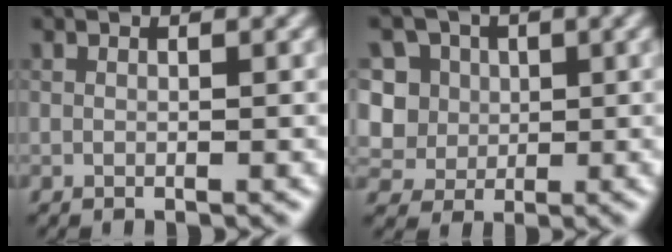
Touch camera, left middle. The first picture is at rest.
{"total": 7.7, "force": [1.3, 7.0, 2.8], "torque": [-0.066, 0.032, 0.006]}